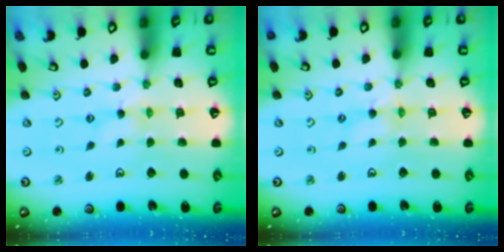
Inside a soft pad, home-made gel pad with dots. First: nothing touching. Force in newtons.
{"total": 1.0, "press": 0.9, "slide": 0.2}